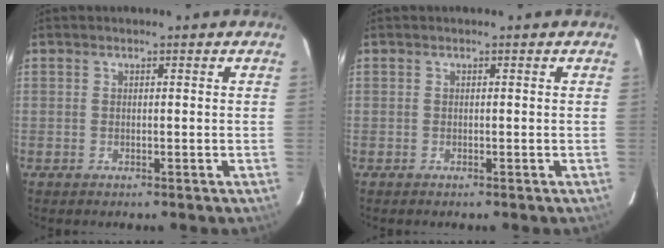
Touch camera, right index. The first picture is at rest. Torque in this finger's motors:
{"motor_torque": [-0.03, -0.08, 0.02, 0.01]}